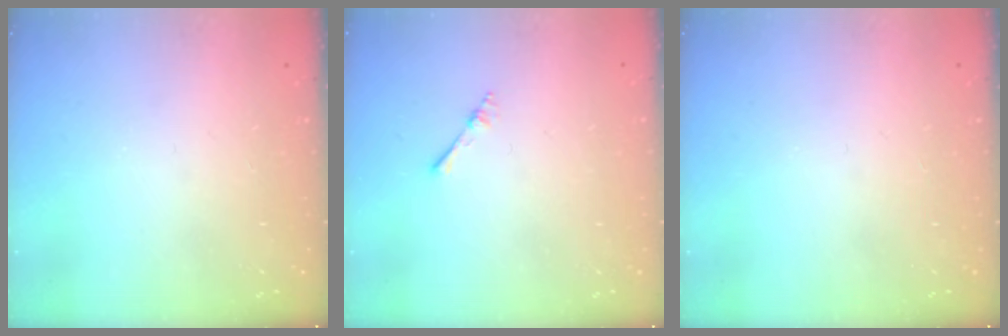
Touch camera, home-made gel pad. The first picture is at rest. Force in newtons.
{"total": 2.2, "press": 2.2, "slide": 0.3}
{"total": 0.0}